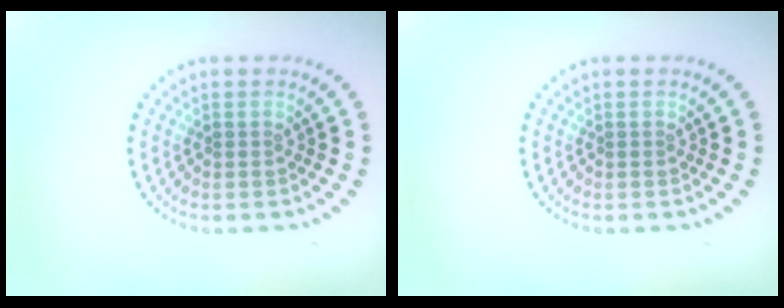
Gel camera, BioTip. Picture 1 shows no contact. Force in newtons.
{"total": 0.0}